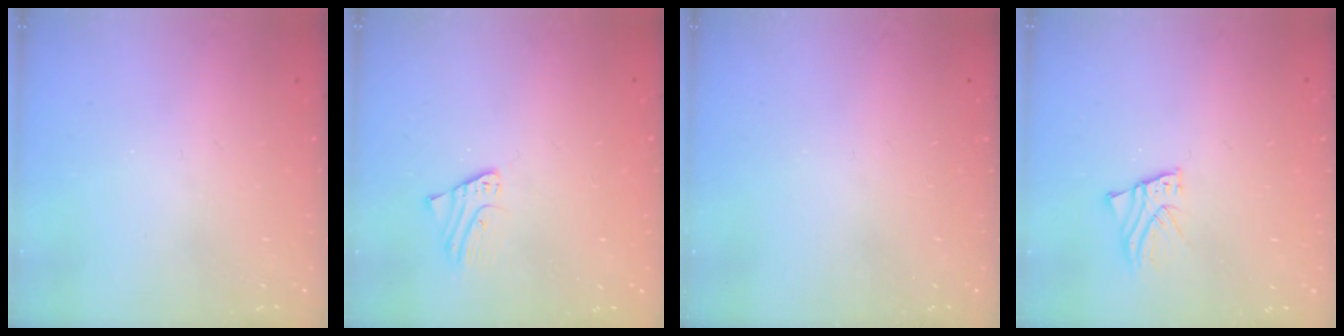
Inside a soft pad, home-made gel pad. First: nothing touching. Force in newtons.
{"total": 1.9, "press": 1.9, "slide": 0.1}
{"total": 0.0}
{"total": 1.8, "press": 1.8, "slide": 0.1}